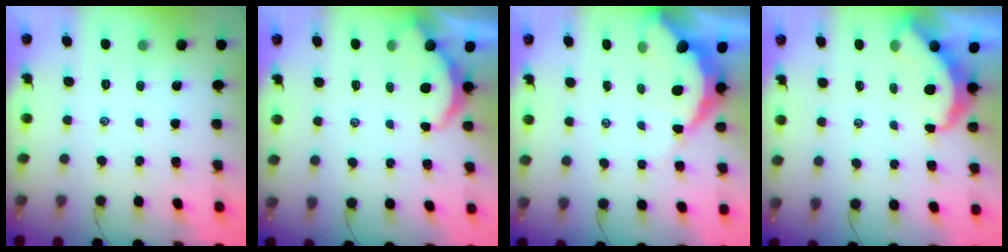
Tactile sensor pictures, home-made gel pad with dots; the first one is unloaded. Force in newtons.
{"total": 2.7, "press": 2.7, "slide": 0.3}
{"total": 9.5, "press": 9.4, "slide": 1.0}
{"total": 5.4, "press": 5.4, "slide": 0.1}